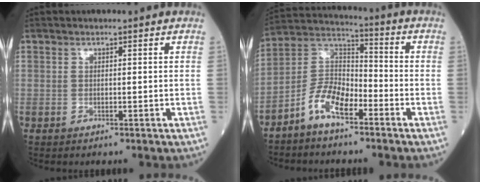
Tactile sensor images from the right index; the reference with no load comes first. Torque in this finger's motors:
{"motor_torque": [-0.11, -0.16, 0.07, 0.03]}